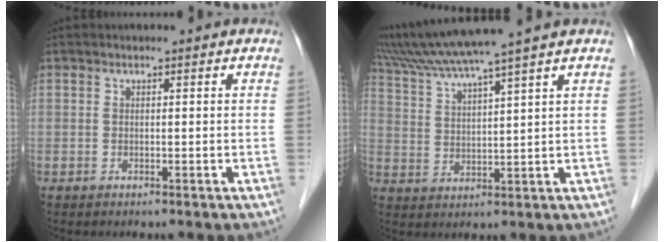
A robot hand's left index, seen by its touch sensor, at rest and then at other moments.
{"total": 11.9, "force": [10.0, -2.1, 6.1], "torque": [-0.113, 0.014, 0.170]}